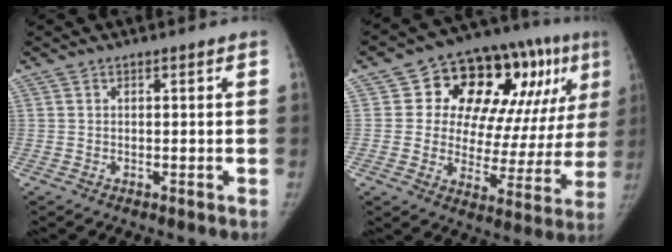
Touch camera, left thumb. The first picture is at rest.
{"total": 22.7, "force": [8.5, 12.2, 17.2], "torque": [-0.187, 0.007, 0.122]}